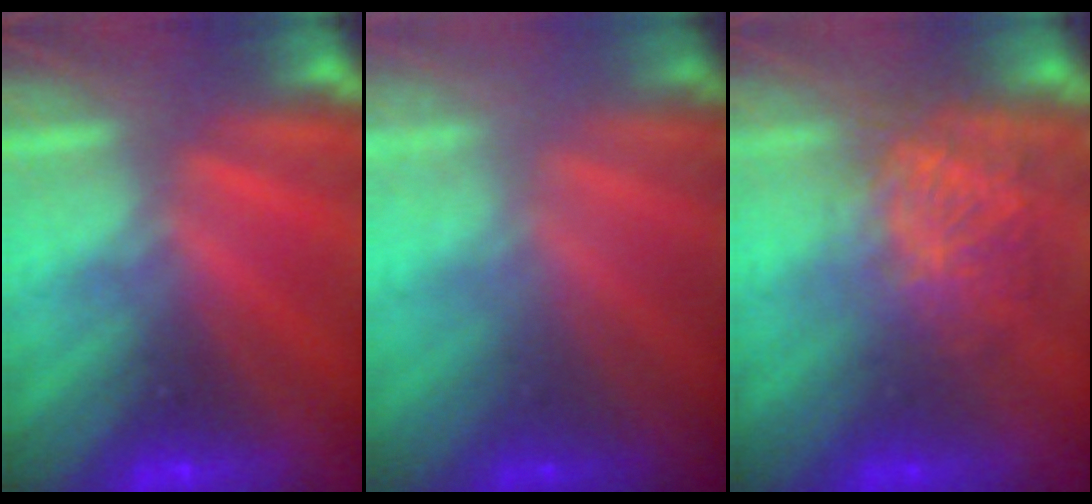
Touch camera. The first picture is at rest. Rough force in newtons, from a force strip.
{"total": 2.2}
{"total": 3.5}